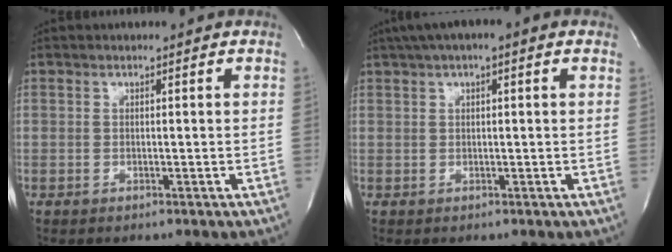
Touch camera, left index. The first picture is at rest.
{"total": 7.0, "force": [4.1, 1.6, 5.4], "torque": [-0.091, 0.039, 0.060]}